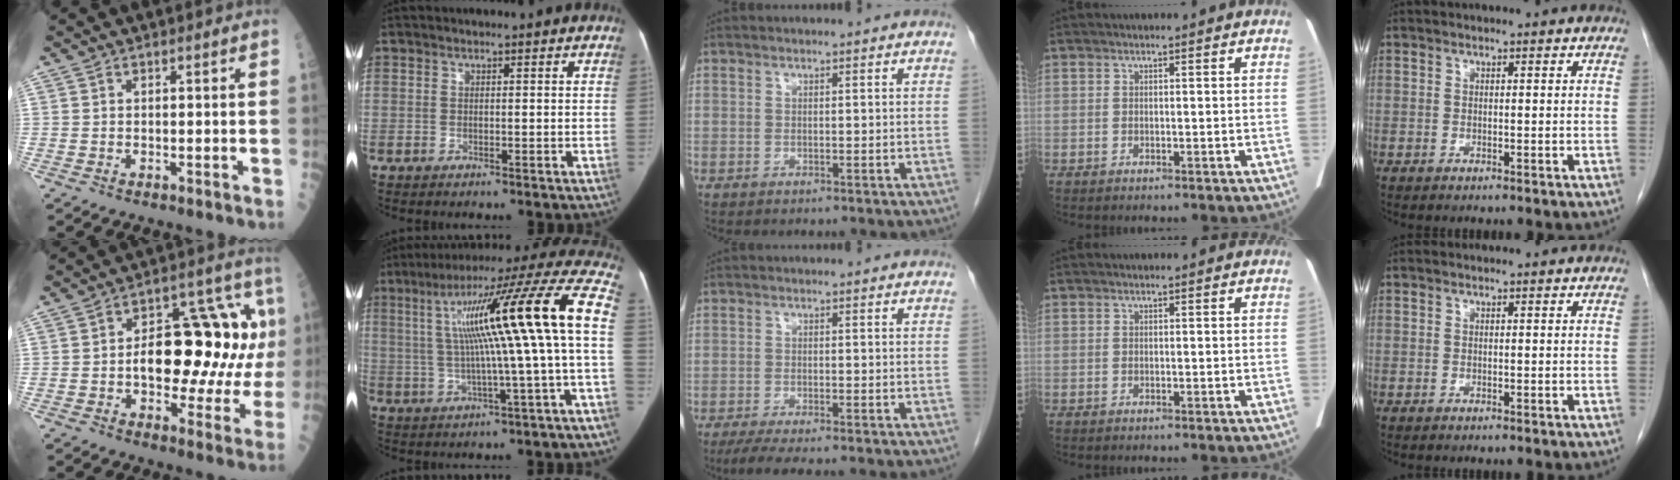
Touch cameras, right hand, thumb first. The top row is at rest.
{"thumb": {"total": 21.2, "force": [1.4, 10.6, 18.3], "torque": [-0.215, 0.038, 0.020]}, "index": {"total": 20.8, "force": [1.4, -0.3, 20.8], "torque": [-0.306, 0.040, 0.012]}, "middle": {"total": 5.1, "force": [-4.1, 0.2, 3.1], "torque": [-0.049, -0.012, -0.067]}}